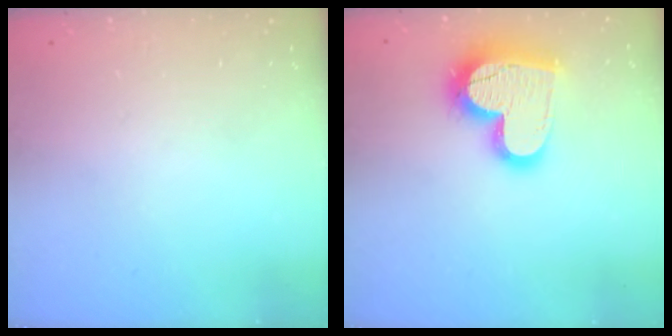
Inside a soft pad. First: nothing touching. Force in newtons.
{"total": 18.4, "press": 18.4, "slide": 1.4}